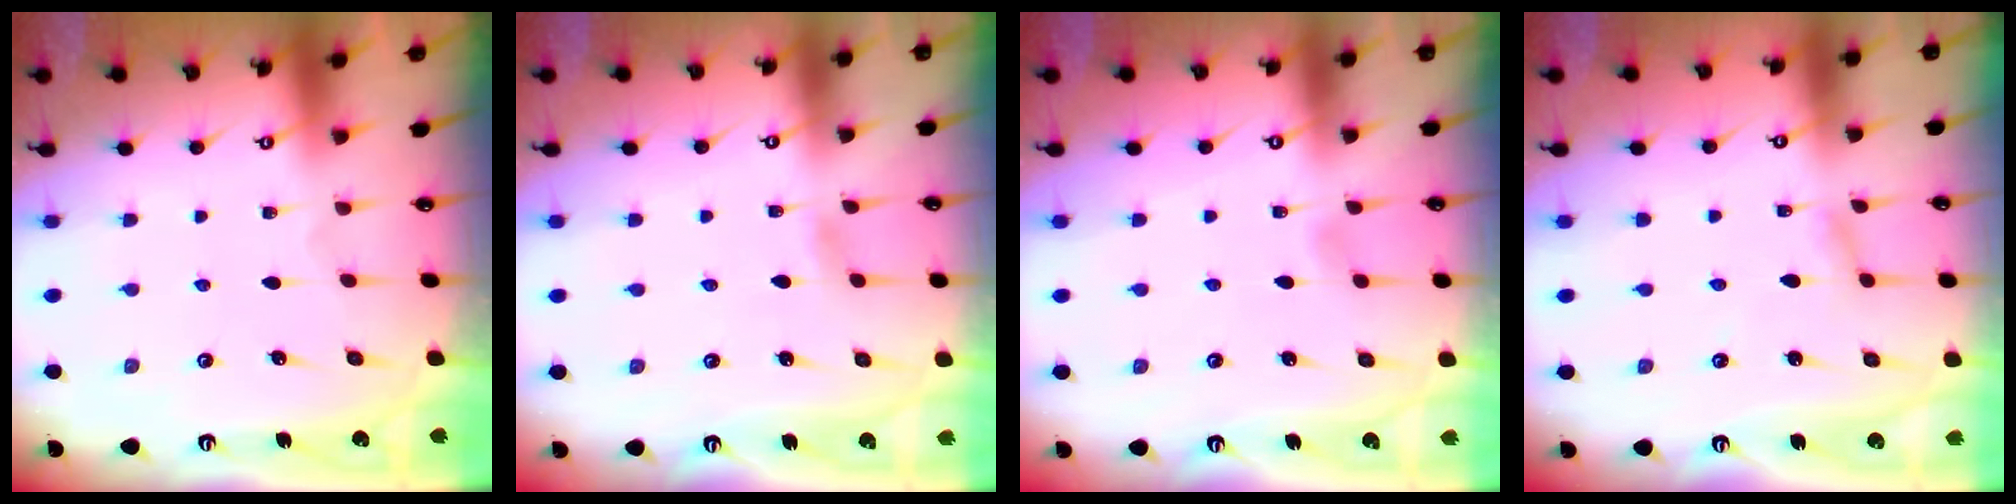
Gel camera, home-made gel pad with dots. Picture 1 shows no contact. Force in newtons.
{"total": 2.6, "press": 2.5, "slide": 0.3}
{"total": 3.1, "press": 3.1, "slide": 0.3}
{"total": 2.5, "press": 2.5, "slide": 0.1}